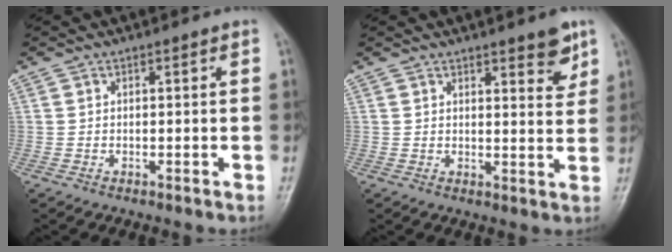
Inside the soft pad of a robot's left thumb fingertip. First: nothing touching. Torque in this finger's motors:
{"motor_torque": [0.12, 0.16, -0.01, -0.14, 0.03]}